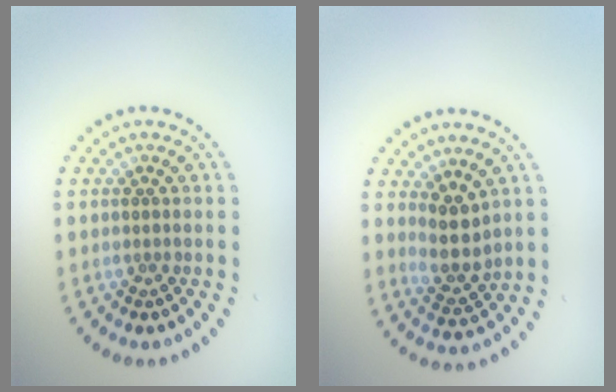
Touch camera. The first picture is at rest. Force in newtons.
{"total": 2.9, "press": 2.4, "slide": 1.6}